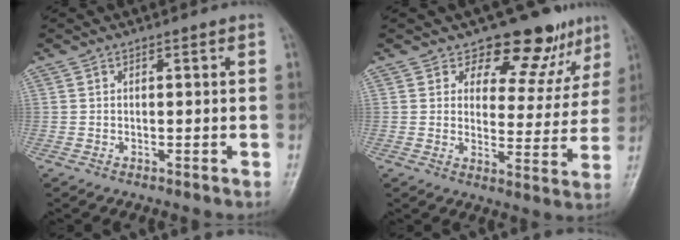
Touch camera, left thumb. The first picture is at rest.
{"total": 11.2, "force": [9.0, 5.8, 3.3], "torque": [0.008, -0.064, 0.105]}